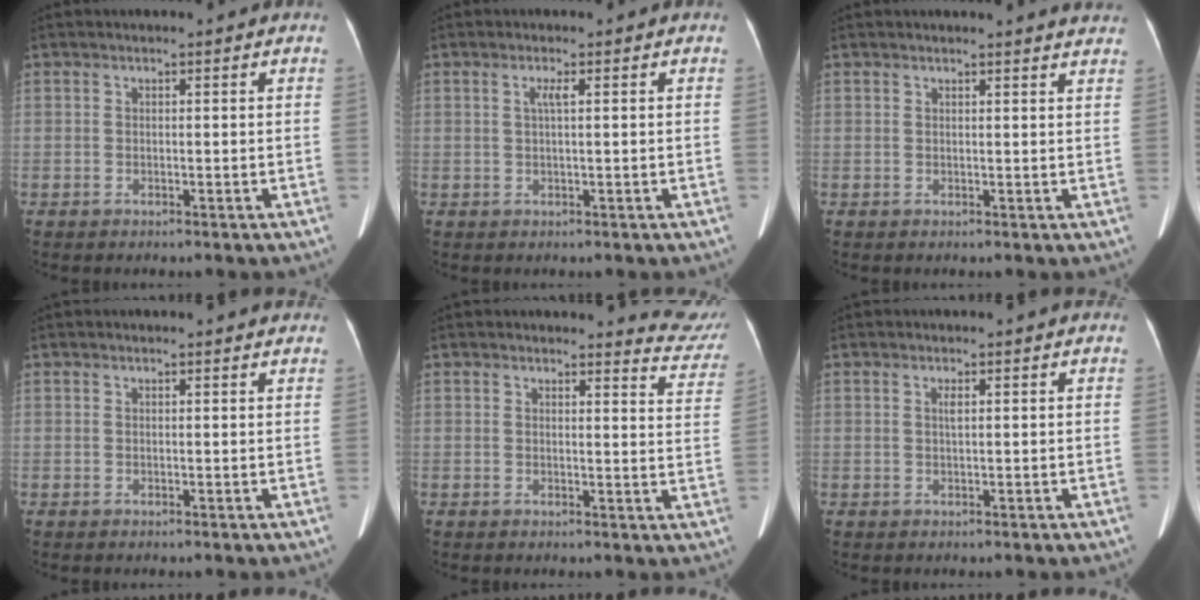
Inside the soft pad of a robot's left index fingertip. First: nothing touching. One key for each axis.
{"total": 1.5, "fx": 0.4, "fy": 0.0, "fz": 1.5, "tx": -0.031, "ty": 0.004, "tz": 0.006}
{"total": 5.4, "fx": 5.3, "fy": 0.1, "fz": 1.0, "tx": -0.008, "ty": -0.008, "tz": 0.036}
{"total": 1.1, "fx": 1.1, "fy": 0.3, "fz": 0.1, "tx": -0.014, "ty": 0.001, "tz": 0.007}
{"total": 7.0, "fx": 6.9, "fy": 0.6, "fz": -0.5, "tx": 0.019, "ty": -0.063, "tz": 0.048}
{"total": 0.8, "fx": 0.2, "fy": 0.1, "fz": 0.8, "tx": -0.018, "ty": 0.002, "tz": 0.006}